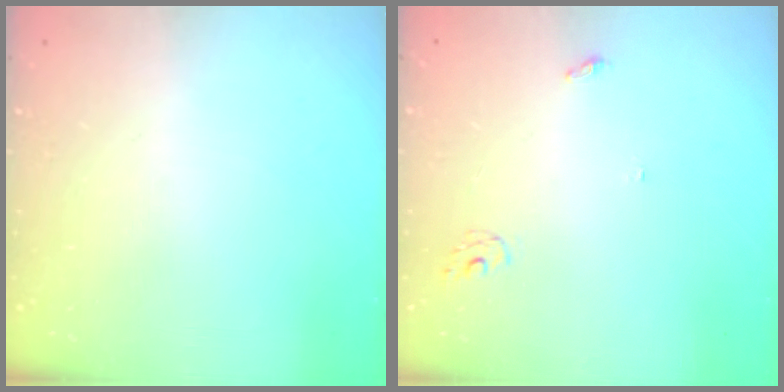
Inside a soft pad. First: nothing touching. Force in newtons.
{"total": 2.8, "press": 2.8, "slide": 0.2}